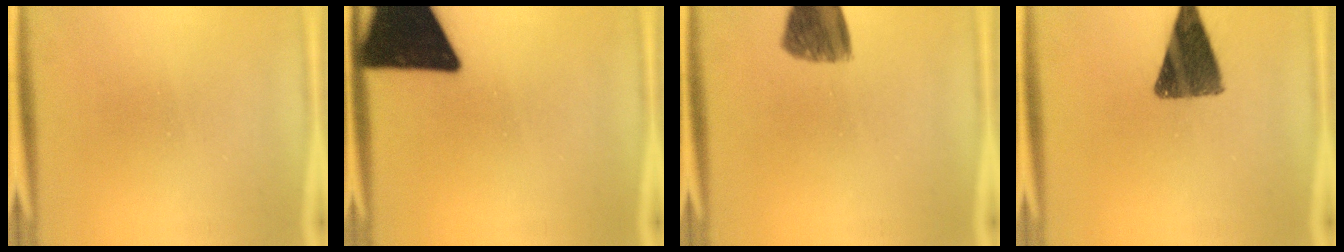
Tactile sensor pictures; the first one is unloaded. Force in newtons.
{"total": 20.3}
{"total": 8.6}
{"total": 11.5}